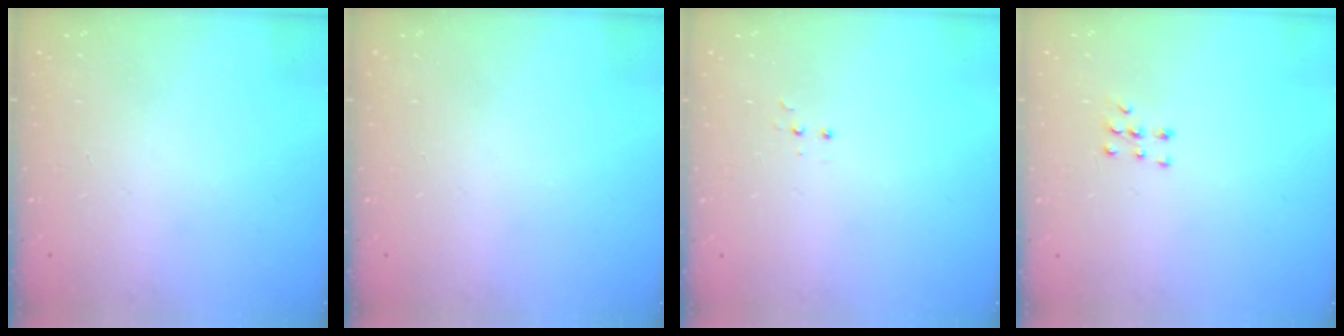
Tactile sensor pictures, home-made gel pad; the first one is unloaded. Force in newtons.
{"total": 0.0}
{"total": 3.4, "press": 3.3, "slide": 0.7}
{"total": 5.5, "press": 5.5, "slide": 0.9}